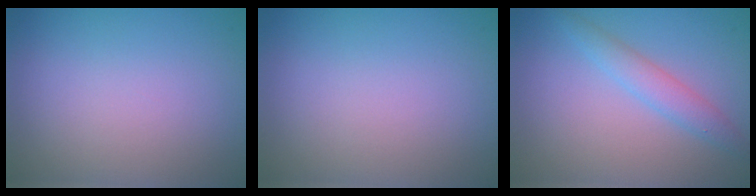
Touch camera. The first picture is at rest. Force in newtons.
{"total": 0.0}
{"total": 2.3, "press": 2.3, "slide": 0.1}